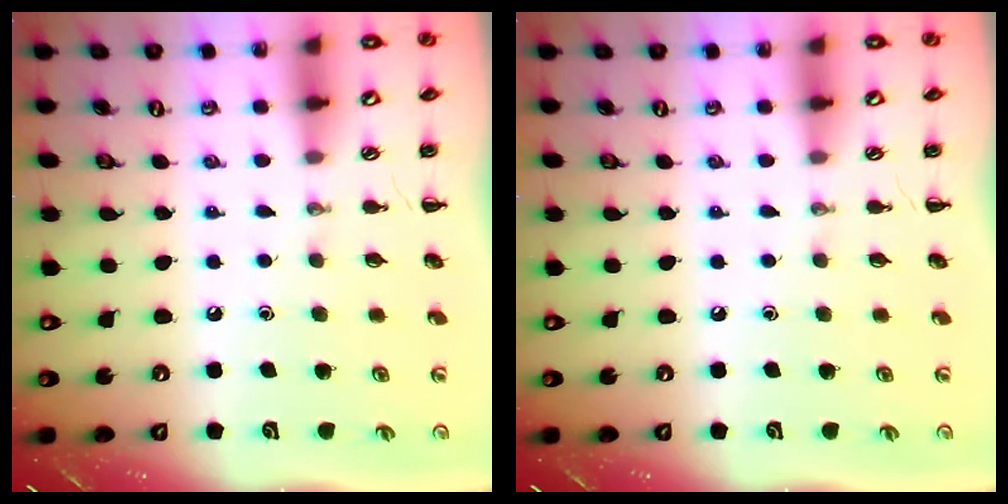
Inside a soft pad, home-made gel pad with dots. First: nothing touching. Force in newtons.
{"total": 0.0}